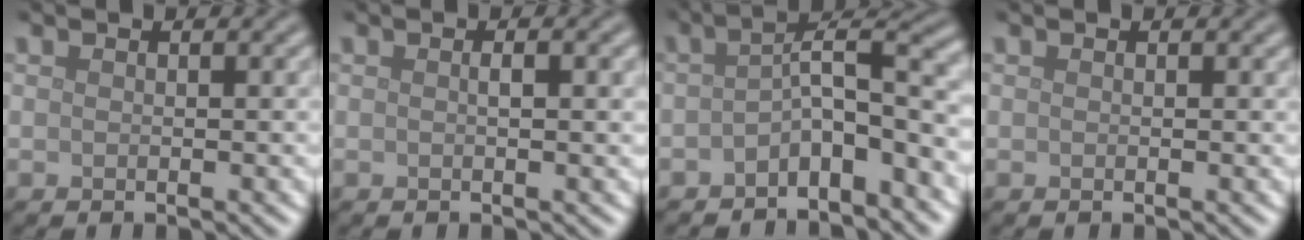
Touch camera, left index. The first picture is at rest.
{"total": 1.6, "force": [0.2, 0.3, 1.5], "torque": [-0.024, 0.003, 0.002]}
{"total": 5.3, "force": [-2.2, 1.7, 4.5], "torque": [-0.067, 0.013, -0.044]}
{"total": 0.0}